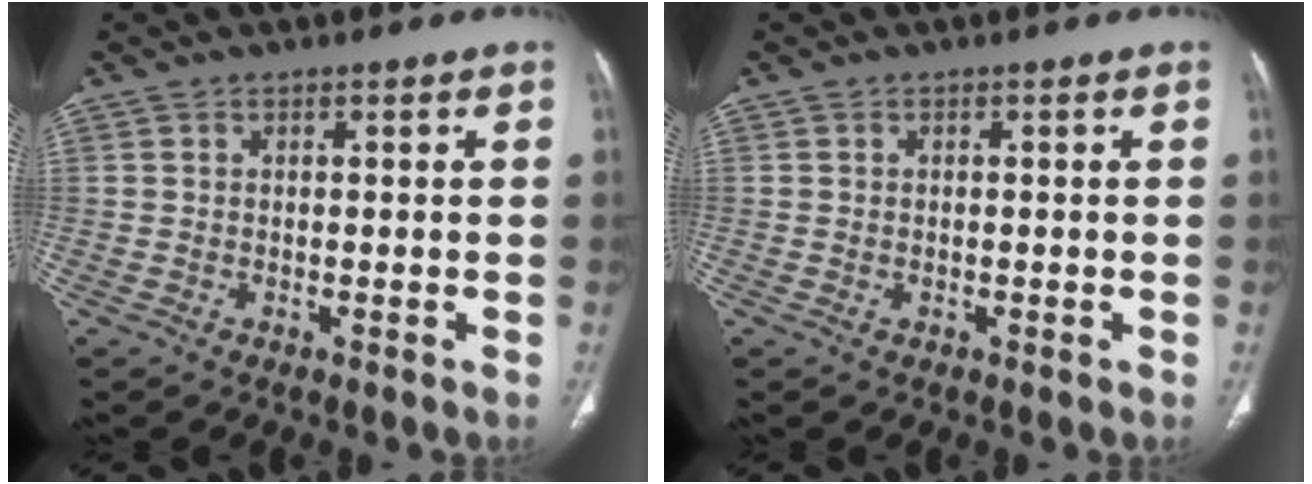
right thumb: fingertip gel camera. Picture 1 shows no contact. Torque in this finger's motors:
{"motor_torque": [0.14, -0.04, -0.24, 0.09, -0.05]}